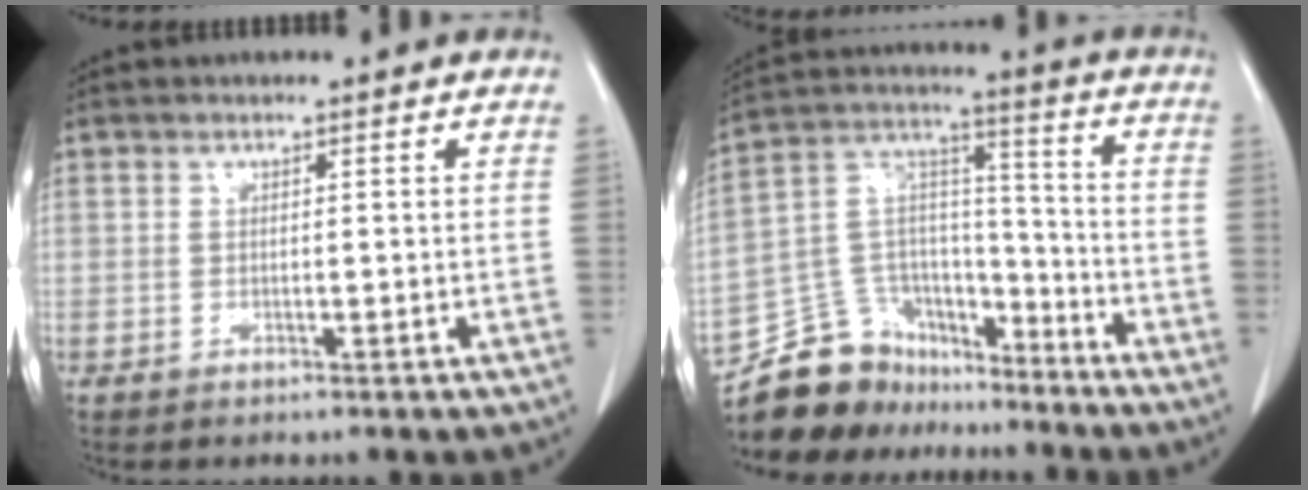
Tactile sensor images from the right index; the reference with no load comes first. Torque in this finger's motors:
{"motor_torque": [-1.20, -0.46, -0.64, -0.21]}